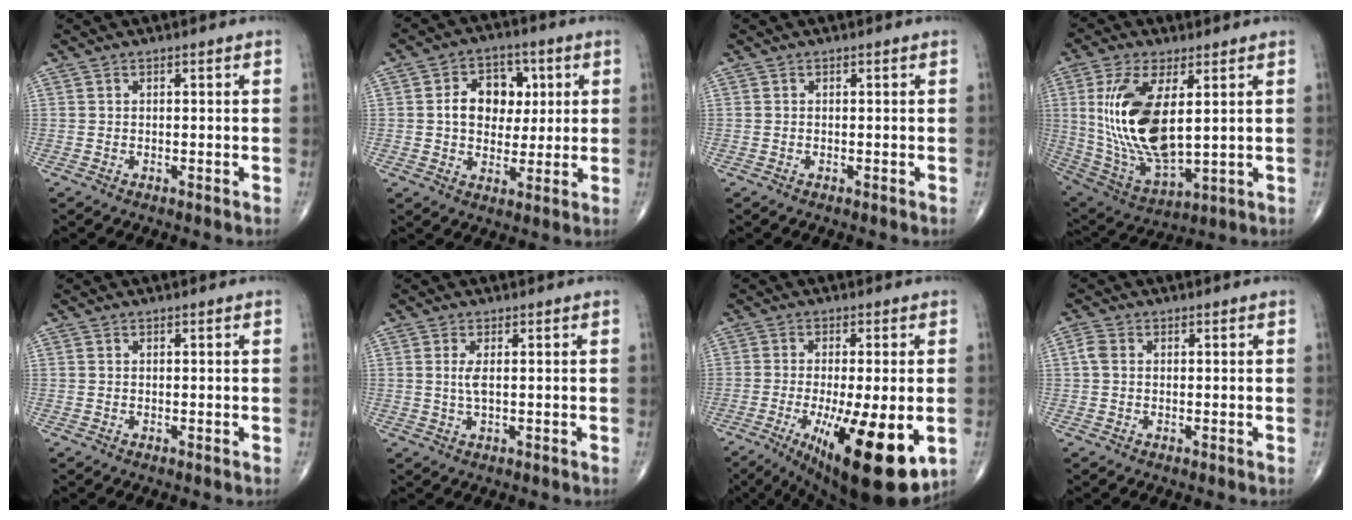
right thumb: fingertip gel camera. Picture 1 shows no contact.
{"total": 10.6, "force": [1.7, 7.9, 6.8], "torque": [-0.061, 0.006, 0.026]}
{"total": 0.0}
{"total": 18.6, "force": [3.3, 8.2, 16.3], "torque": [-0.329, -0.024, 0.079]}
{"total": 0.0}
{"total": 2.5, "force": [0.4, 0.6, 2.4], "torque": [-0.058, -0.002, 0.013]}
{"total": 19.6, "force": [-6.1, 5.6, 17.7], "torque": [-0.247, -0.027, -0.073]}
{"total": 2.1, "force": [0.2, 1.5, 1.4], "torque": [-0.033, 0.006, 0.001]}